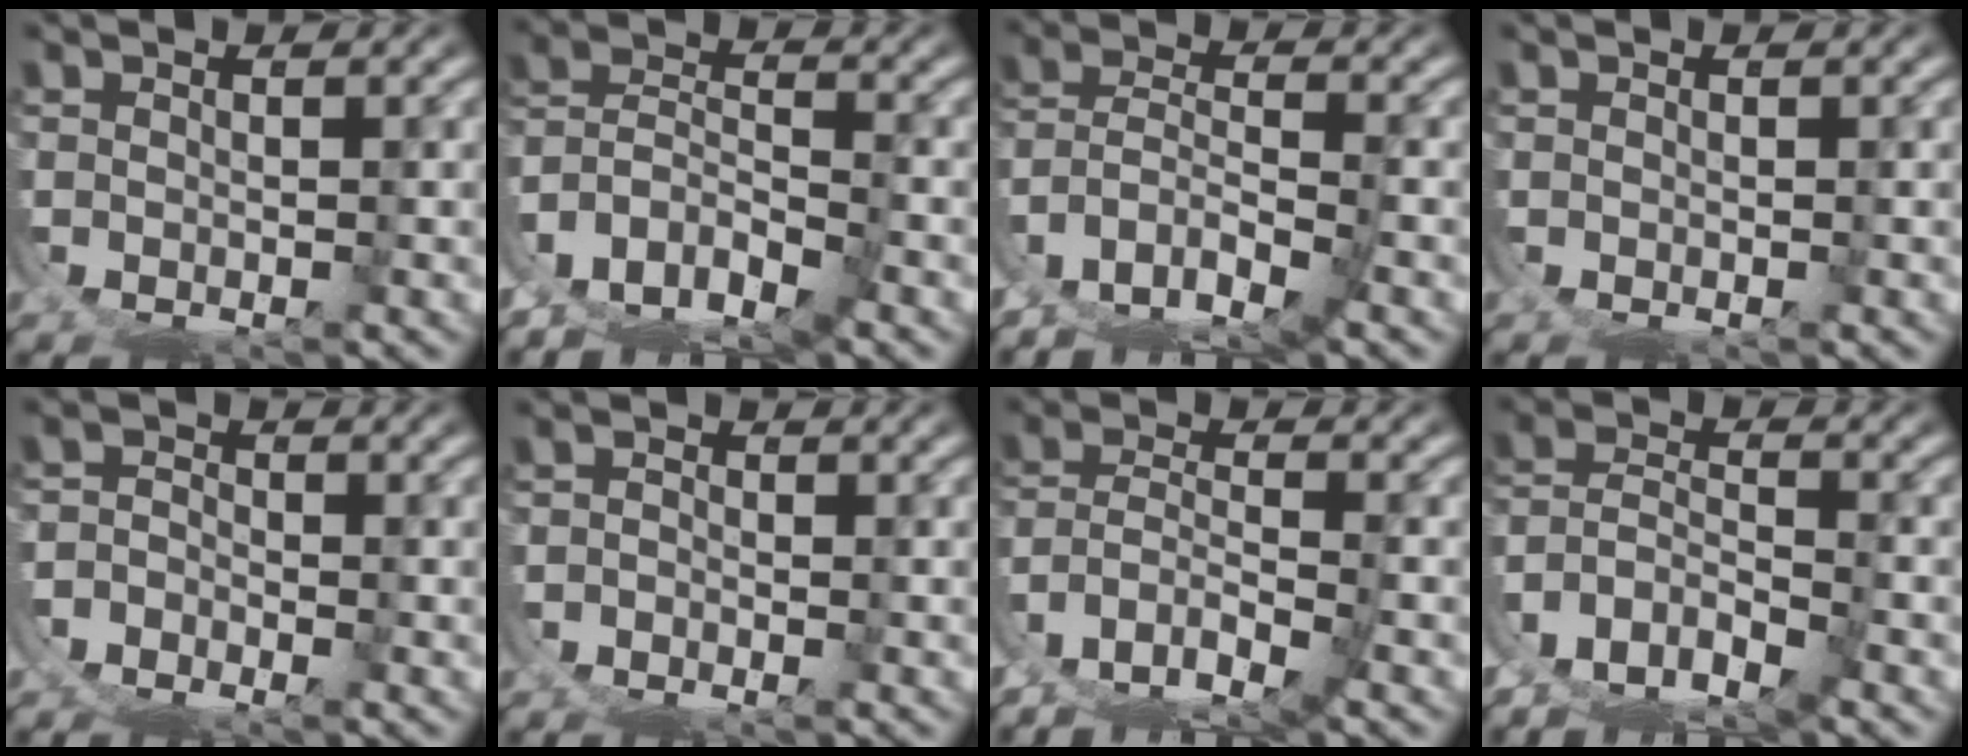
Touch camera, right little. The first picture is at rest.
{"total": 6.9, "force": [-1.6, 6.1, 3.0], "torque": [-0.088, -0.039, -0.026]}
{"total": 3.7, "force": [-1.0, 2.1, 2.9], "torque": [-0.067, -0.030, -0.002]}
{"total": 0.0}
{"total": 5.0, "force": [-3.1, 3.9, 0.3], "torque": [-0.022, -0.023, -0.053]}
{"total": 2.8, "force": [-1.7, 2.1, 0.6], "torque": [-0.012, -0.013, -0.027]}
{"total": 3.2, "force": [-1.2, 1.5, 2.5], "torque": [-0.065, -0.033, -0.003]}
{"total": 6.5, "force": [-2.1, 5.5, 2.7], "torque": [-0.080, -0.037, -0.032]}